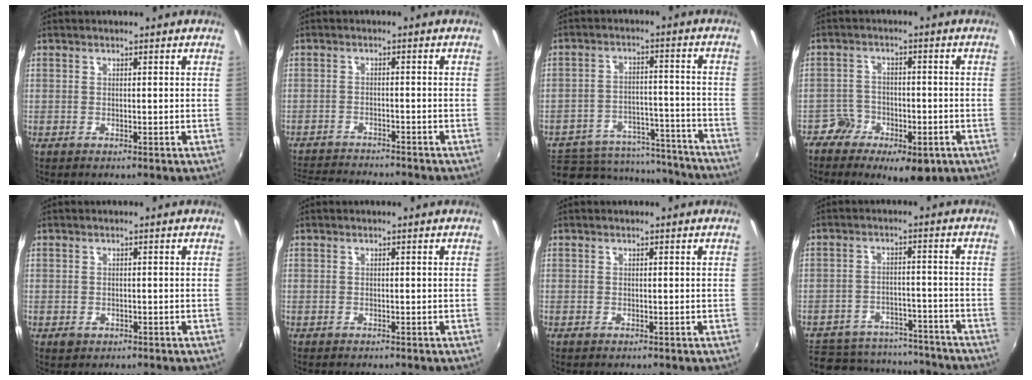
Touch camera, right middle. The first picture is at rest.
{"total": 10.3, "force": [-9.7, 1.5, 3.3], "torque": [-0.089, -0.013, -0.155]}
{"total": 16.3, "force": [-12.9, 8.3, 5.3], "torque": [-0.118, 0.030, -0.156]}
{"total": 7.8, "force": [-5.0, 5.1, 3.1], "torque": [-0.061, 0.010, -0.078]}
{"total": 1.5, "force": [-0.7, 1.2, 0.6], "torque": [-0.012, -0.002, -0.009]}
{"total": 0.0}
{"total": 0.0}
{"total": 18.2, "force": [-14.5, 8.9, 6.6], "torque": [-0.165, 0.017, -0.181]}